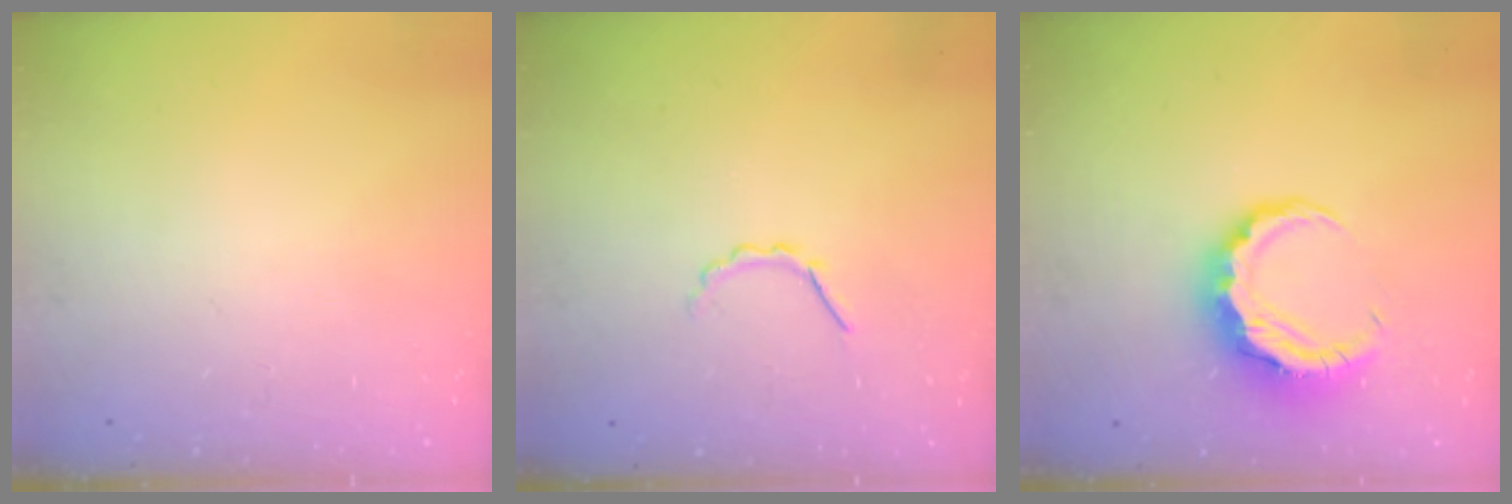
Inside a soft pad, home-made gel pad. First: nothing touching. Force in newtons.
{"total": 2.9, "press": 2.7, "slide": 1.0}
{"total": 8.2, "press": 8.1, "slide": 1.3}